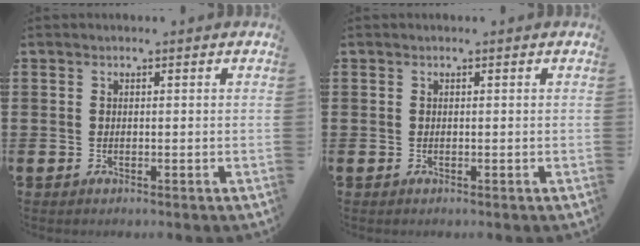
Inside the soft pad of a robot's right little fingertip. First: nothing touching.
{"total": 0.0}